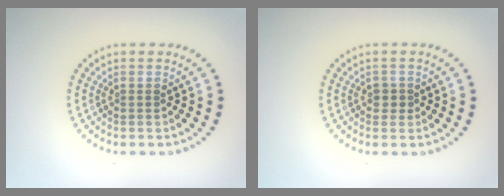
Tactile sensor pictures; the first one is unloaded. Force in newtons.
{"total": 1.2, "press": 1.0, "slide": 0.6}